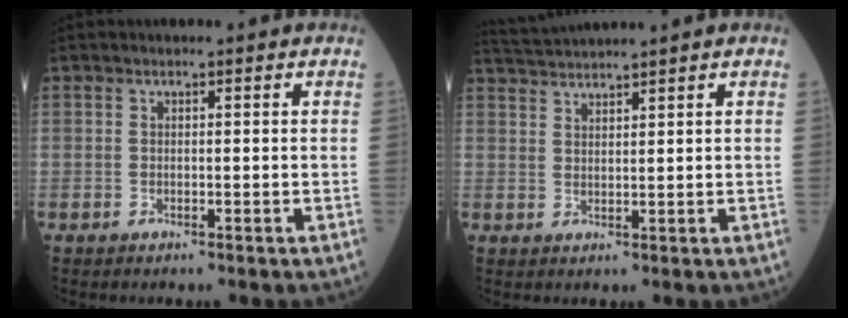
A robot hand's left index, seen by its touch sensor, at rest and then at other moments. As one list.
[{"total": 4.5, "force": [4.2, -1.6, 0.7], "torque": [-0.016, 0.016, 0.082]}]